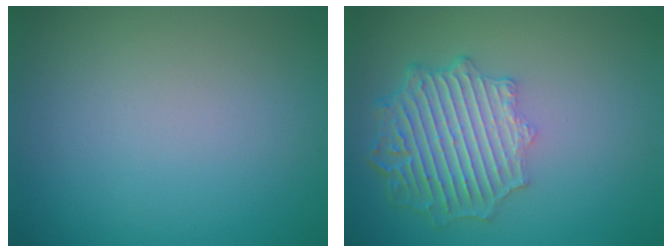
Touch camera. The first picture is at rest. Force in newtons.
{"total": 6.4, "press": 5.0, "slide": 4.0}